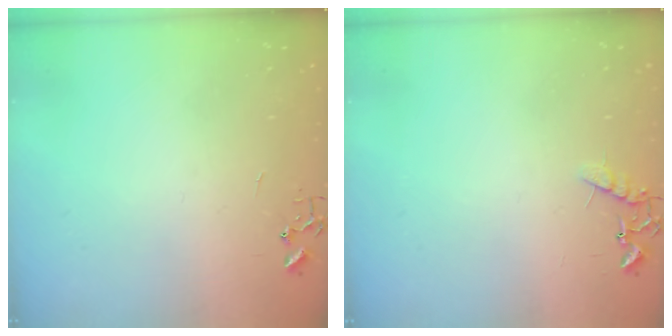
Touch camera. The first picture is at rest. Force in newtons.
{"total": 6.8, "press": 6.8, "slide": 0.3}